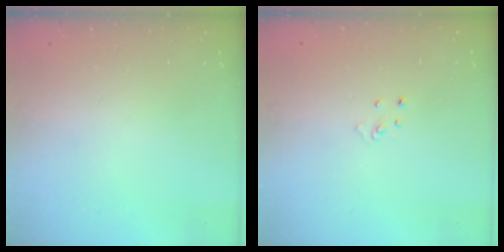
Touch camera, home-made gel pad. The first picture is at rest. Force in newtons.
{"total": 3.0, "press": 2.9, "slide": 0.3}